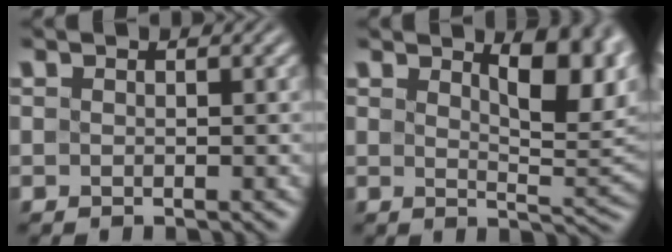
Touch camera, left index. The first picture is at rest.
{"total": 7.2, "force": [3.1, 2.4, 6.0], "torque": [-0.079, 0.003, 0.050]}